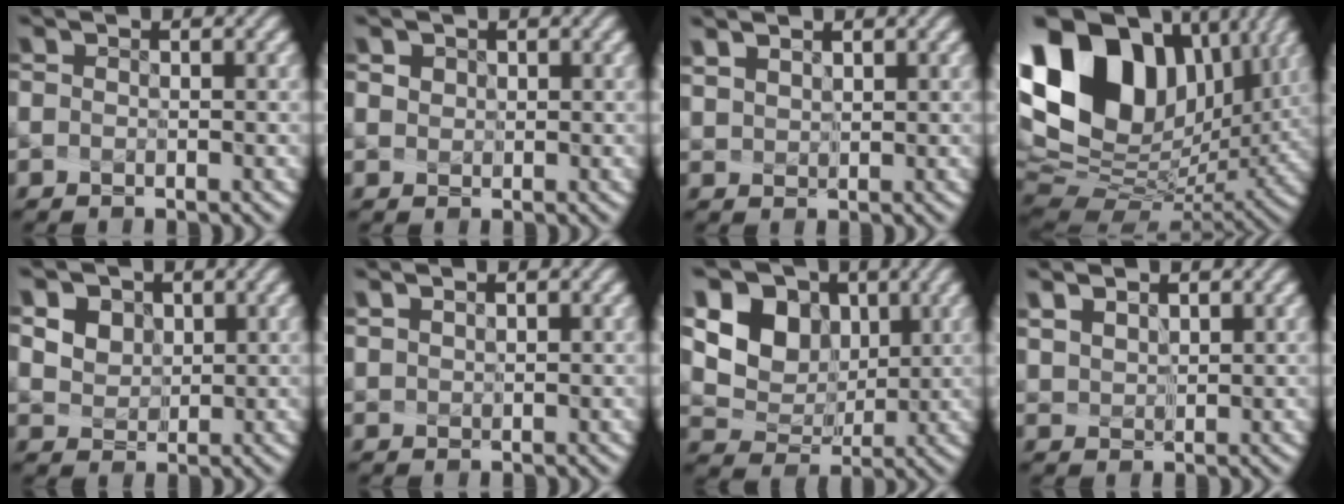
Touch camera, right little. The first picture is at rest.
{"total": 1.8, "force": [0.9, 1.5, 0.5], "torque": [0.009, 0.010, -0.003]}
{"total": 2.2, "force": [1.9, 0.8, 0.7], "torque": [-0.019, 0.016, 0.025]}
{"total": 18.2, "force": [7.4, 12.0, 11.5], "torque": [-0.238, 0.033, 0.134]}
{"total": 8.8, "force": [4.9, 6.1, 3.9], "torque": [-0.079, 0.030, 0.066]}
{"total": 1.3, "force": [1.3, 0.3, 0.3], "torque": [-0.005, 0.003, 0.012]}
{"total": 7.9, "force": [4.1, 6.0, 3.1], "torque": [-0.073, -0.004, 0.084]}
{"total": 3.5, "force": [2.8, 1.7, 1.3], "torque": [-0.037, 0.015, 0.042]}